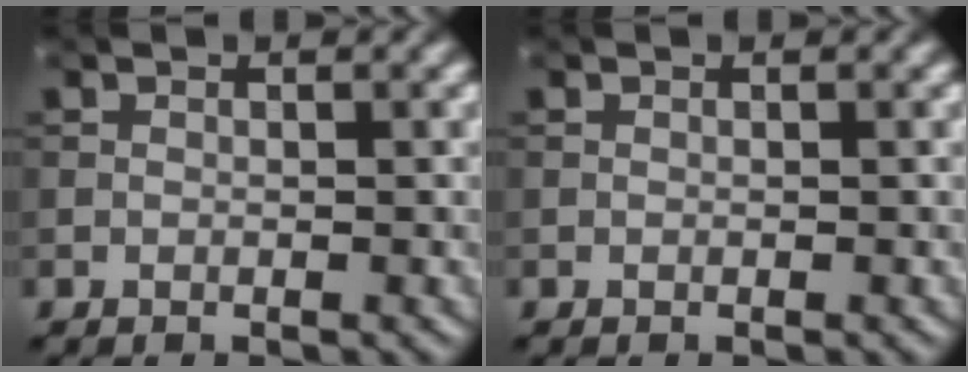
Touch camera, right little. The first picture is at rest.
{"total": 0.0}